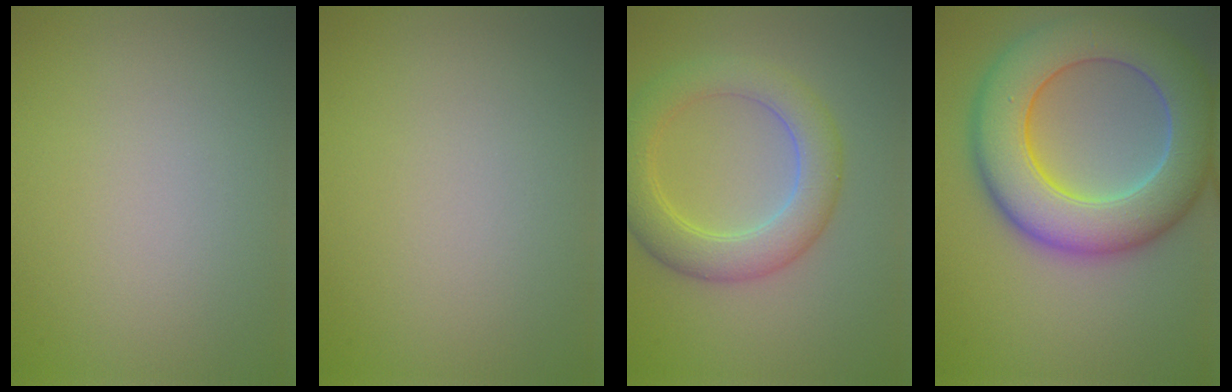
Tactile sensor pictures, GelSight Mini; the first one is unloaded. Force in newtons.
{"total": 0.0}
{"total": 5.3, "press": 5.3, "slide": 0.1}
{"total": 11.0, "press": 11.0, "slide": 0.6}